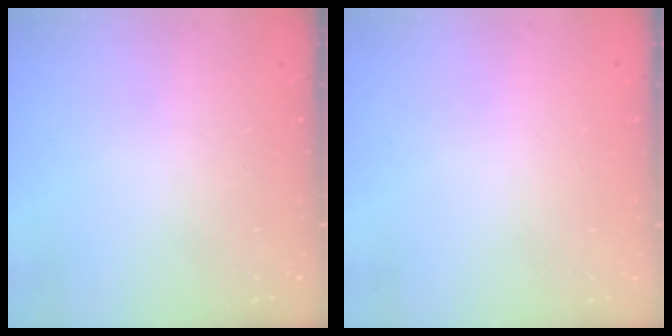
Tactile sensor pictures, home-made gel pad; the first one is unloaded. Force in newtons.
{"total": 0.0}